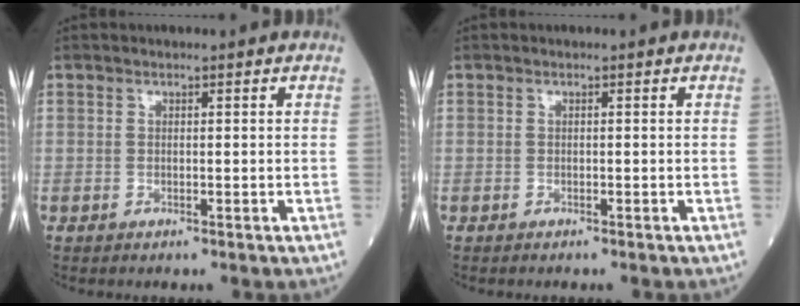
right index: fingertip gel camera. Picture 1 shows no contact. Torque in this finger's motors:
{"motor_torque": [-0.08, -0.03, -0.06, -0.01]}